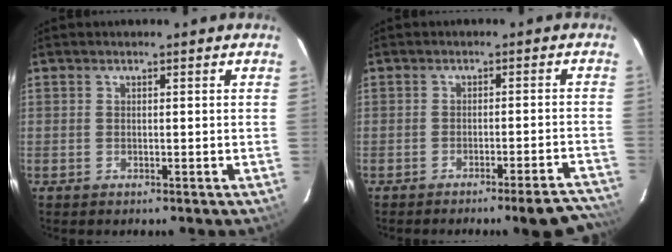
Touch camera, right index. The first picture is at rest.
{"total": 10.4, "force": [-9.8, 0.4, 3.6], "torque": [-0.033, 0.015, -0.114]}